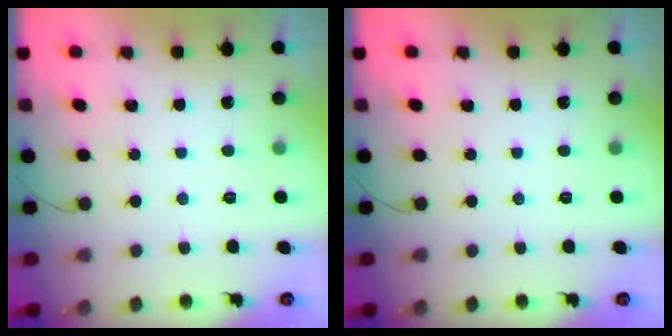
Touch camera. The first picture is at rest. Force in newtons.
{"total": 0.0}